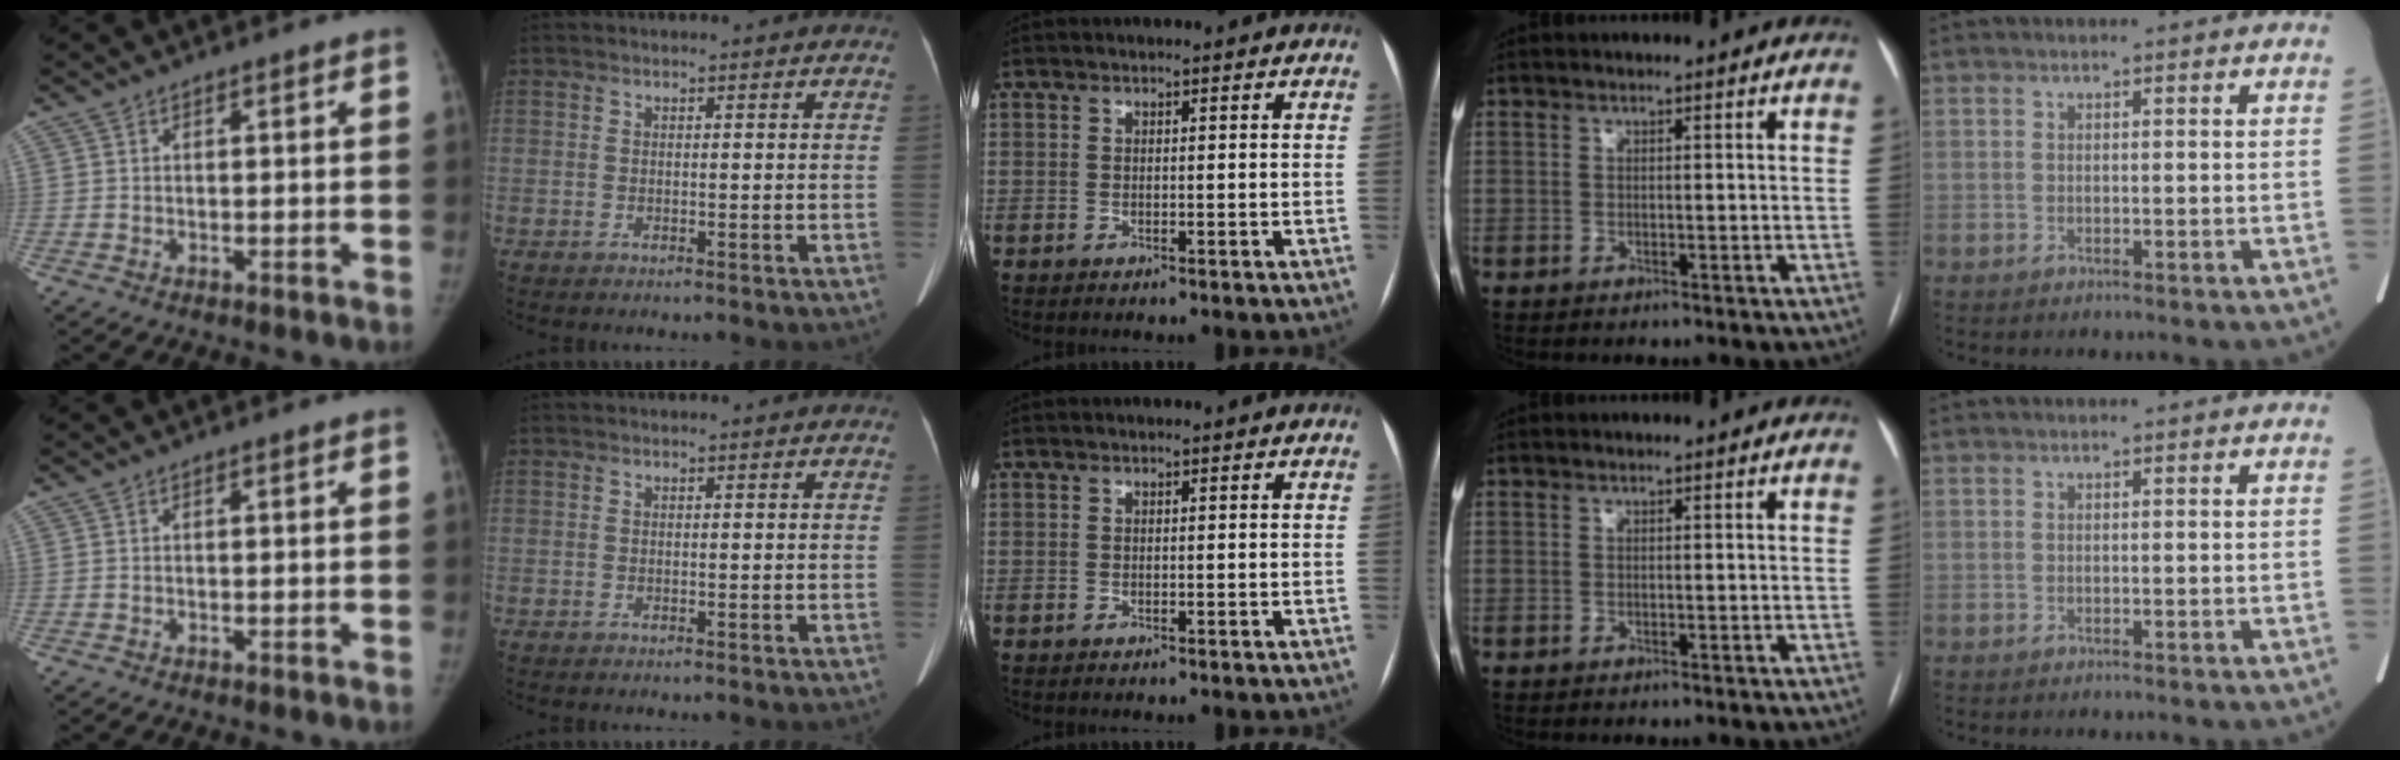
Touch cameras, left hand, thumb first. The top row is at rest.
{}